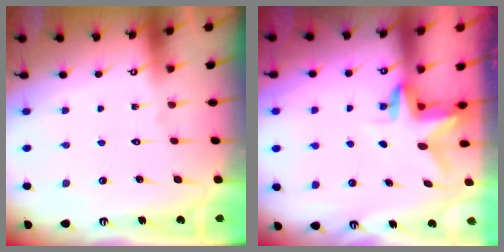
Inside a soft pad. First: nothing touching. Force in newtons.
{"total": 3.1, "press": 3.1, "slide": 0.3}